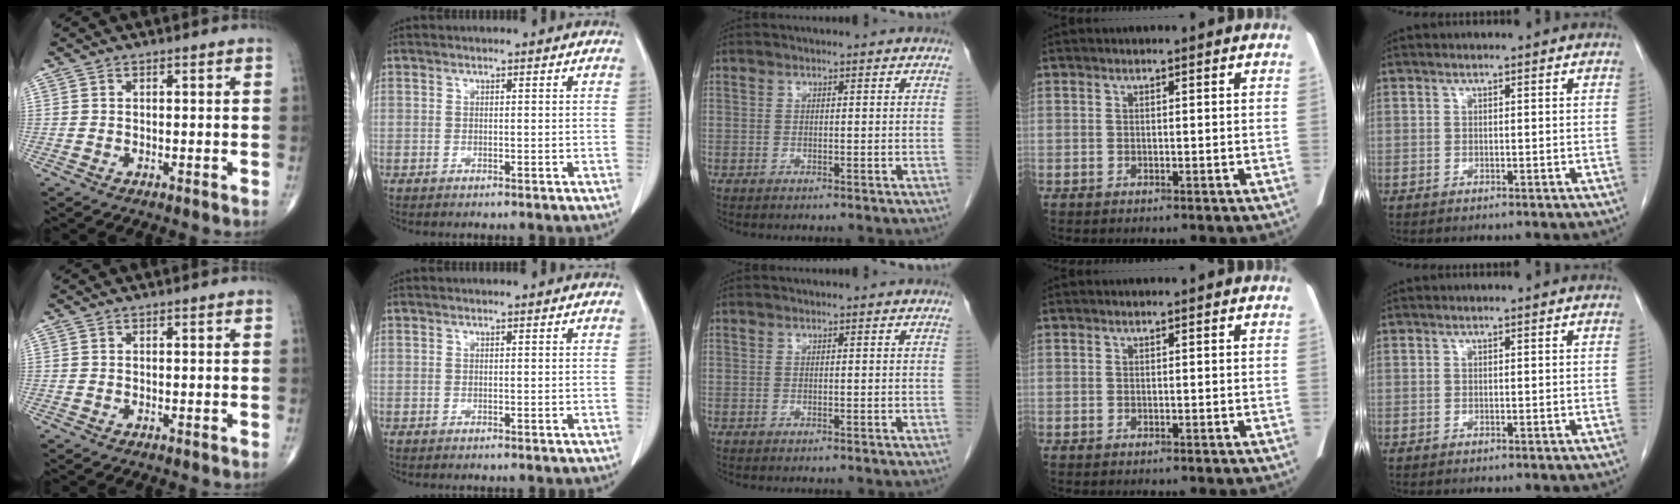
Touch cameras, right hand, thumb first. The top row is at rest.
{}